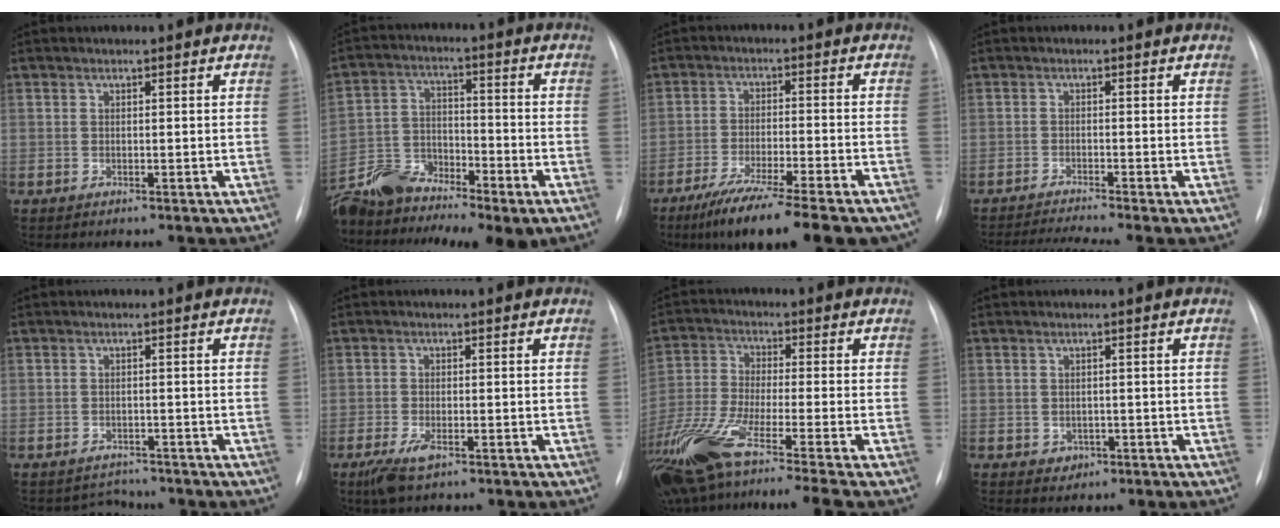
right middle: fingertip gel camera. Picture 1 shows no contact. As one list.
[{"total": 11.9, "force": [-9.3, 4.2, 6.2], "torque": [-0.115, 0.018, -0.162]}, {"total": 17.8, "force": [-13.9, 2.6, 10.9], "torque": [-0.128, -0.018, -0.211]}, {"total": 5.8, "force": [-4.9, -1.5, 2.7], "torque": [-0.045, -0.017, -0.081]}, {"total": 2.5, "force": [-2.2, 0.9, -0.8], "torque": [0.008, 0.006, -0.032]}, {"total": 3.7, "force": [-2.0, 1.5, 2.8], "torque": [-0.065, -0.006, -0.032]}, {"total": 17.2, "force": [-12.1, 0.3, 12.2], "torque": [-0.263, -0.048, -0.222]}, {"total": 1.7, "force": [-0.6, 1.5, 0.5], "torque": [-0.003, 0.005, -0.003]}]